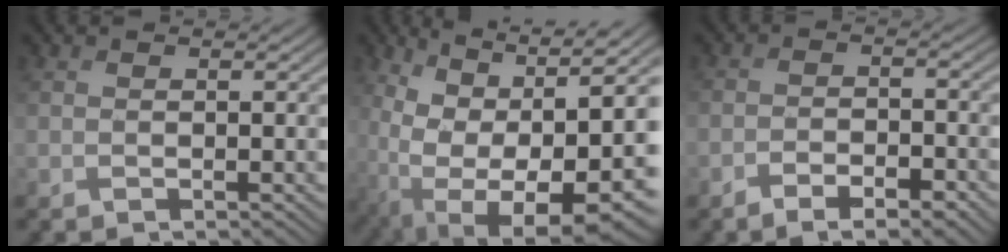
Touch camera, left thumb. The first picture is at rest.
{"total": 17.7, "force": [-5.2, 10.1, 13.6], "torque": [-0.205, -0.044, -0.042]}
{"total": 4.9, "force": [-4.0, 1.4, 2.6], "torque": [-0.043, 0.002, -0.057]}